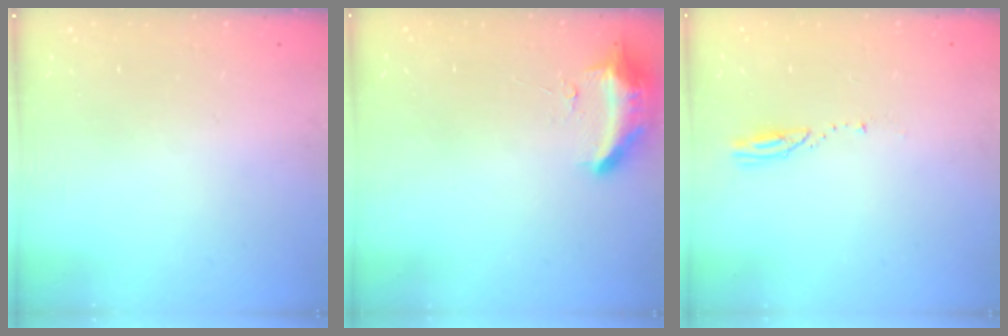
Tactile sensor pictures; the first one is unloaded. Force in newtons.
{"total": 9.5, "press": 9.4, "slide": 1.8}
{"total": 3.3, "press": 3.3, "slide": 0.3}